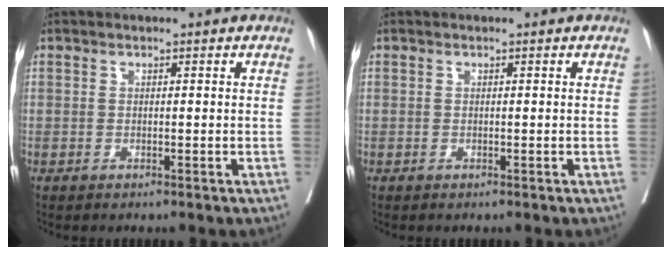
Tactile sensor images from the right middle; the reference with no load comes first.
{"total": 0.0}